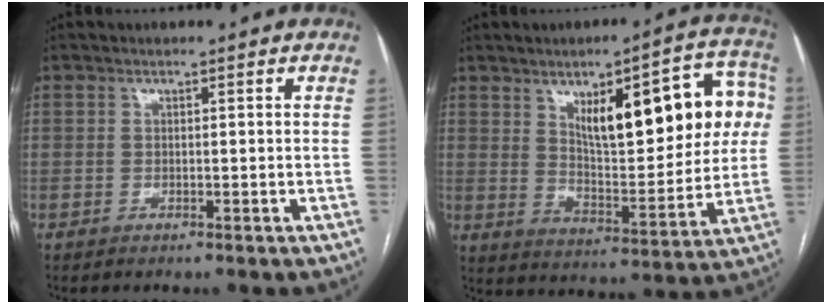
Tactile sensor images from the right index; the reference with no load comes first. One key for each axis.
{"total": 19.4, "fx": 5.8, "fy": 6.3, "fz": 17.4, "tx": -0.232, "ty": 0.025, "tz": 0.089}